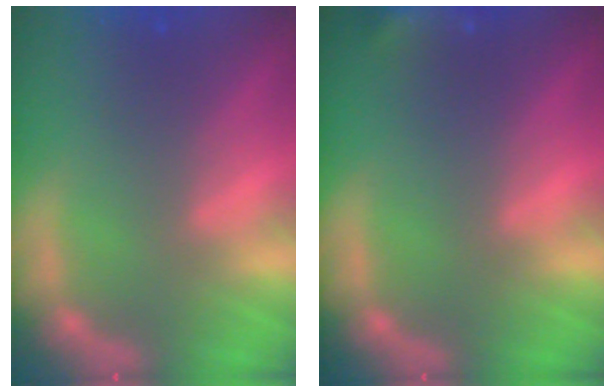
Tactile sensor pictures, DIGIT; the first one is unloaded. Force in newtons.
{"total": 4.9}